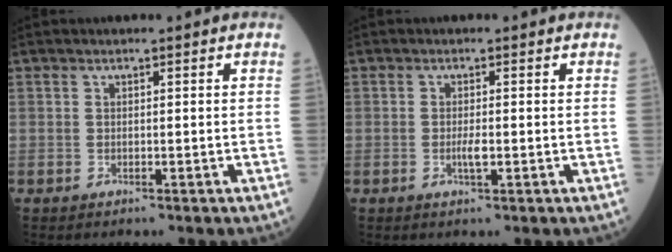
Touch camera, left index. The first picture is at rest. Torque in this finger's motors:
{"motor_torque": [0.55, 0.34, 0.05, 0.01]}